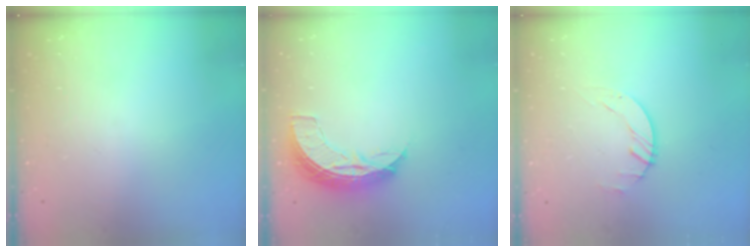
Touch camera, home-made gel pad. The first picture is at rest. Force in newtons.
{"total": 8.1, "press": 8.1, "slide": 0.6}
{"total": 0.6, "press": 0.6, "slide": 0.2}